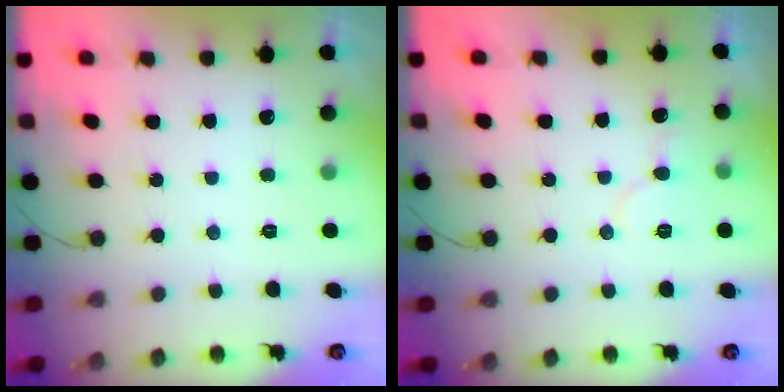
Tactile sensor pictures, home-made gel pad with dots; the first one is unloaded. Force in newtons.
{"total": 5.4, "press": 5.3, "slide": 0.5}